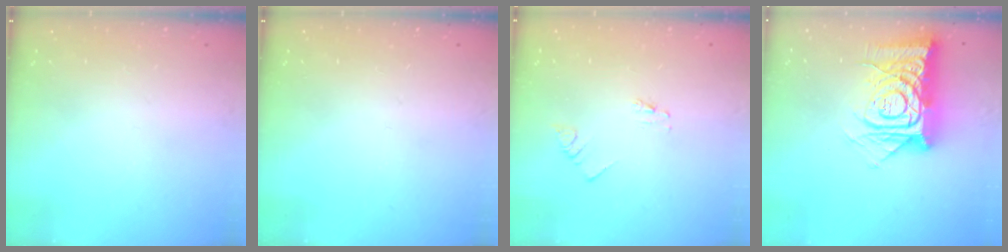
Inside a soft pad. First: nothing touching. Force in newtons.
{"total": 0.0}
{"total": 0.0}
{"total": 17.8, "press": 17.8, "slide": 1.7}